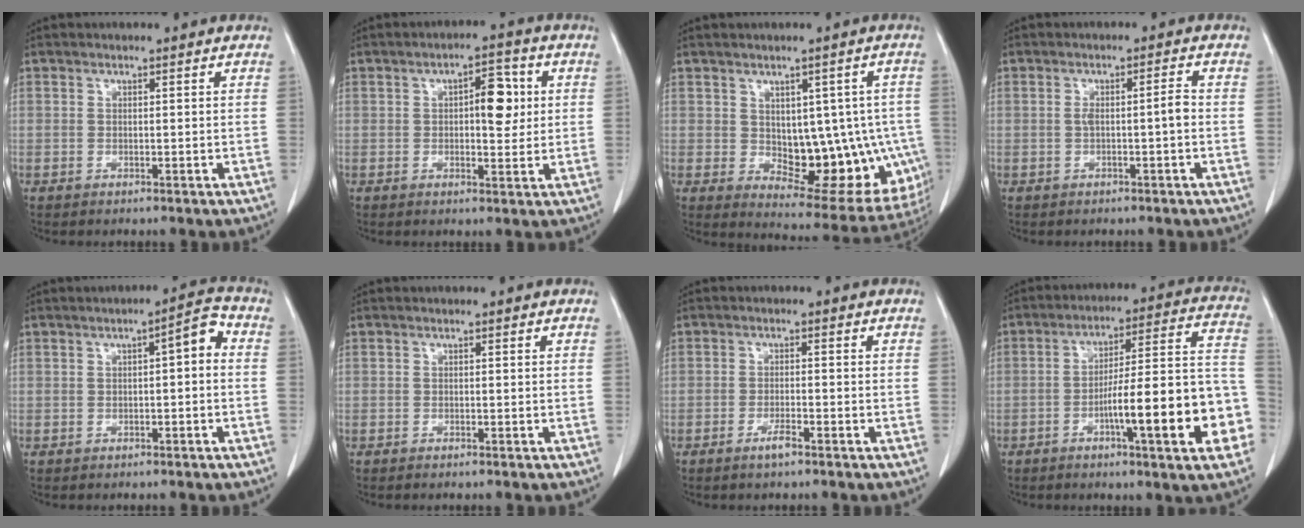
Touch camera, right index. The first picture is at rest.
{"total": 6.0, "force": [1.0, 2.4, 5.4], "torque": [-0.076, 0.010, 0.014]}
{"total": 15.9, "force": [-1.8, 8.4, 13.4], "torque": [-0.131, 0.012, 0.001]}
{"total": 2.9, "force": [-0.4, 0.2, 2.9], "torque": [-0.053, 0.008, -0.005]}
{"total": 3.9, "force": [0.1, 1.0, 3.8], "torque": [-0.049, 0.021, -0.002]}
{"total": 0.5, "force": [-0.5, 0.0, 0.2], "torque": [-0.006, -0.001, -0.008]}
{"total": 2.3, "force": [-1.7, 0.1, 1.6], "torque": [-0.031, -0.001, -0.030]}
{"total": 18.6, "force": [-6.2, 1.9, 17.4], "torque": [-0.189, 0.028, -0.084]}